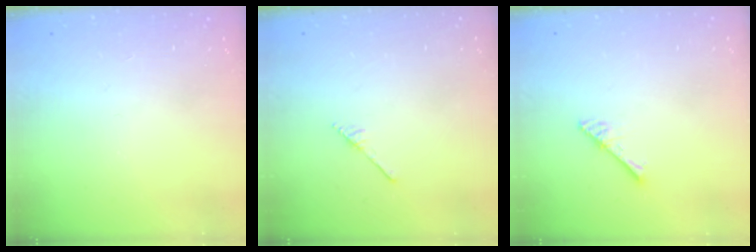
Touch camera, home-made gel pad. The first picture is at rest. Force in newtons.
{"total": 2.5, "press": 2.4, "slide": 0.3}
{"total": 2.9, "press": 2.9, "slide": 0.2}